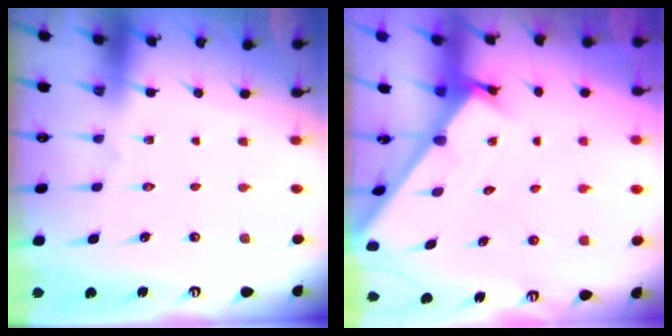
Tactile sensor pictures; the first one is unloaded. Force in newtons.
{"total": 1.8, "press": 1.8, "slide": 0.1}